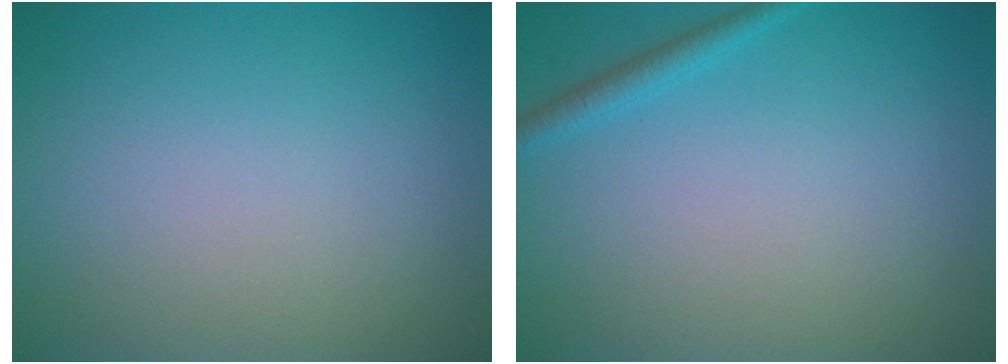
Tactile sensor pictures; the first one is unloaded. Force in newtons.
{"total": 1.3, "press": 1.3, "slide": 0.1}